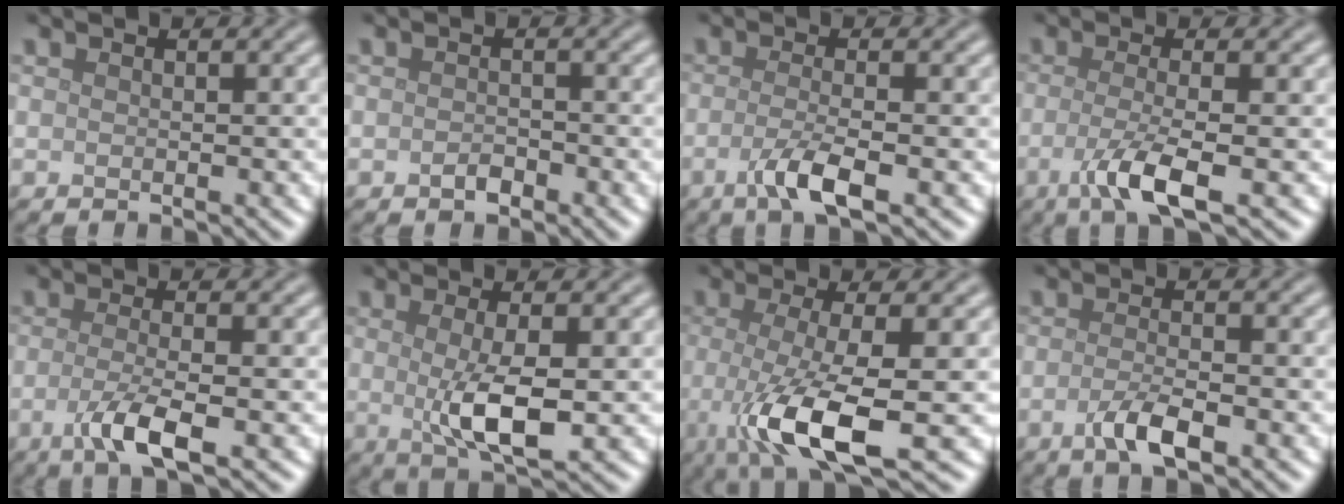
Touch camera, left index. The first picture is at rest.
{"total": 1.2, "force": [-0.6, 0.7, 0.7], "torque": [-0.012, 0.000, -0.012]}
{"total": 3.5, "force": [-1.3, 0.8, 3.1], "torque": [-0.061, 0.000, -0.032]}
{"total": 4.4, "force": [-1.4, 1.0, 4.1], "torque": [-0.076, -0.006, -0.035]}
{"total": 3.9, "force": [-1.3, 0.9, 3.5], "torque": [-0.069, -0.004, -0.032]}
{"total": 4.6, "force": [0.0, 1.1, 4.5], "torque": [-0.087, -0.006, 0.001]}
{"total": 7.8, "force": [-2.1, 1.9, 7.2], "torque": [-0.131, -0.013, -0.047]}
{"total": 3.0, "force": [-1.4, 0.8, 2.5], "torque": [-0.051, 0.001, -0.030]}